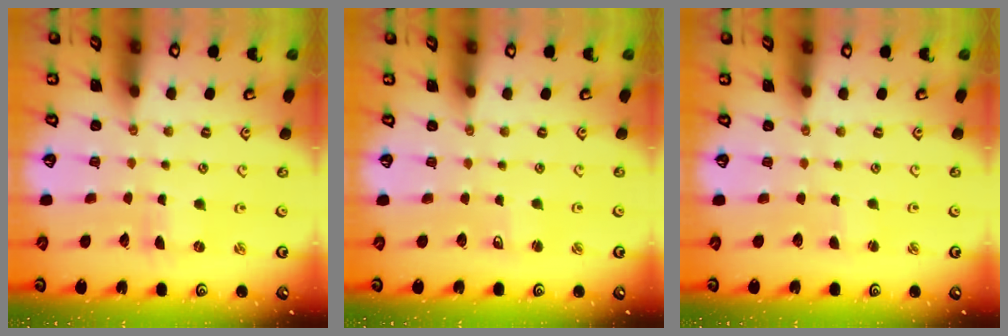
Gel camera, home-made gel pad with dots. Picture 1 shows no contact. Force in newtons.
{"total": 2.4, "press": 2.4, "slide": 0.3}
{"total": 0.8, "press": 0.8, "slide": 0.2}